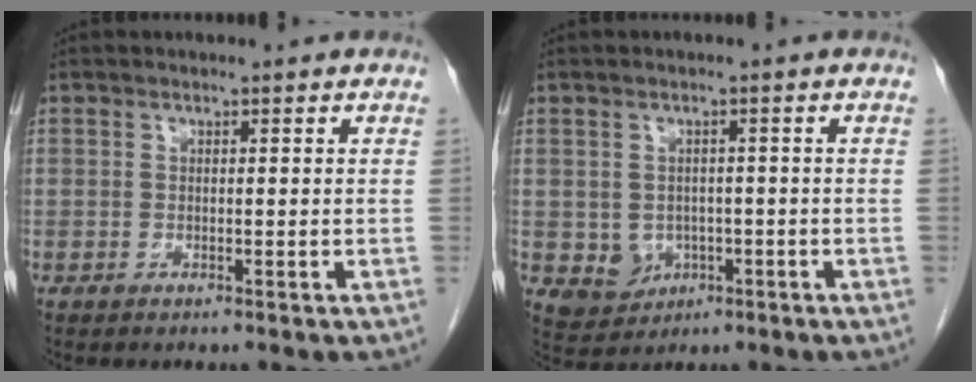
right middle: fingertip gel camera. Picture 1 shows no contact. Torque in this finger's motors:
{"motor_torque": [0.42, -0.25, 0.00, 0.02]}